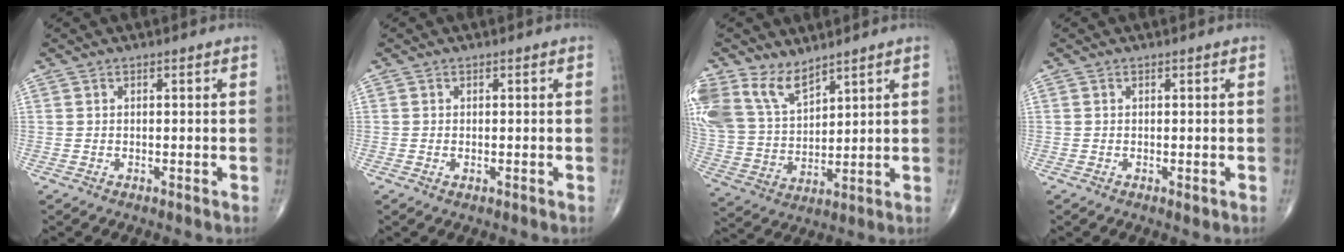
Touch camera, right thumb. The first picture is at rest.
{"total": 0.6, "force": [-0.1, 0.4, 0.5], "torque": [-0.011, 0.000, -0.001]}
{"total": 14.1, "force": [9.4, 7.9, 6.9], "torque": [-0.139, -0.031, 0.199]}
{"total": 0.8, "force": [-0.2, 0.5, 0.6], "torque": [-0.007, -0.002, -0.003]}